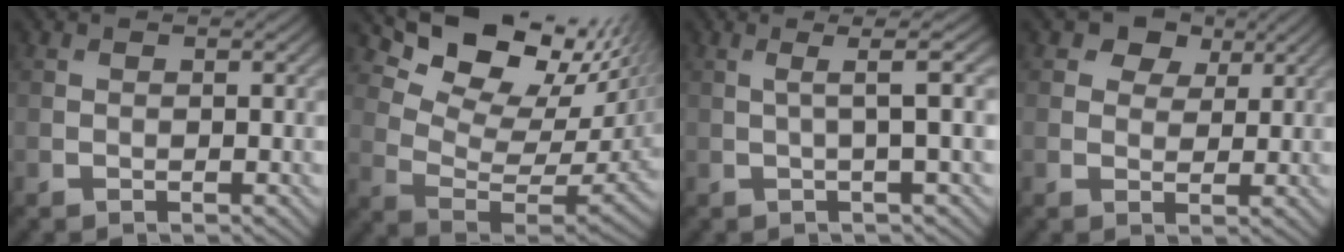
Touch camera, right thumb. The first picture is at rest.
{"total": 14.5, "force": [8.5, 6.4, 9.9], "torque": [-0.189, 0.003, 0.151]}
{"total": 4.1, "force": [0.6, 0.4, 4.0], "torque": [-0.064, 0.018, 0.005]}
{"total": 4.7, "force": [2.7, 3.2, 2.1], "torque": [-0.034, -0.006, 0.047]}